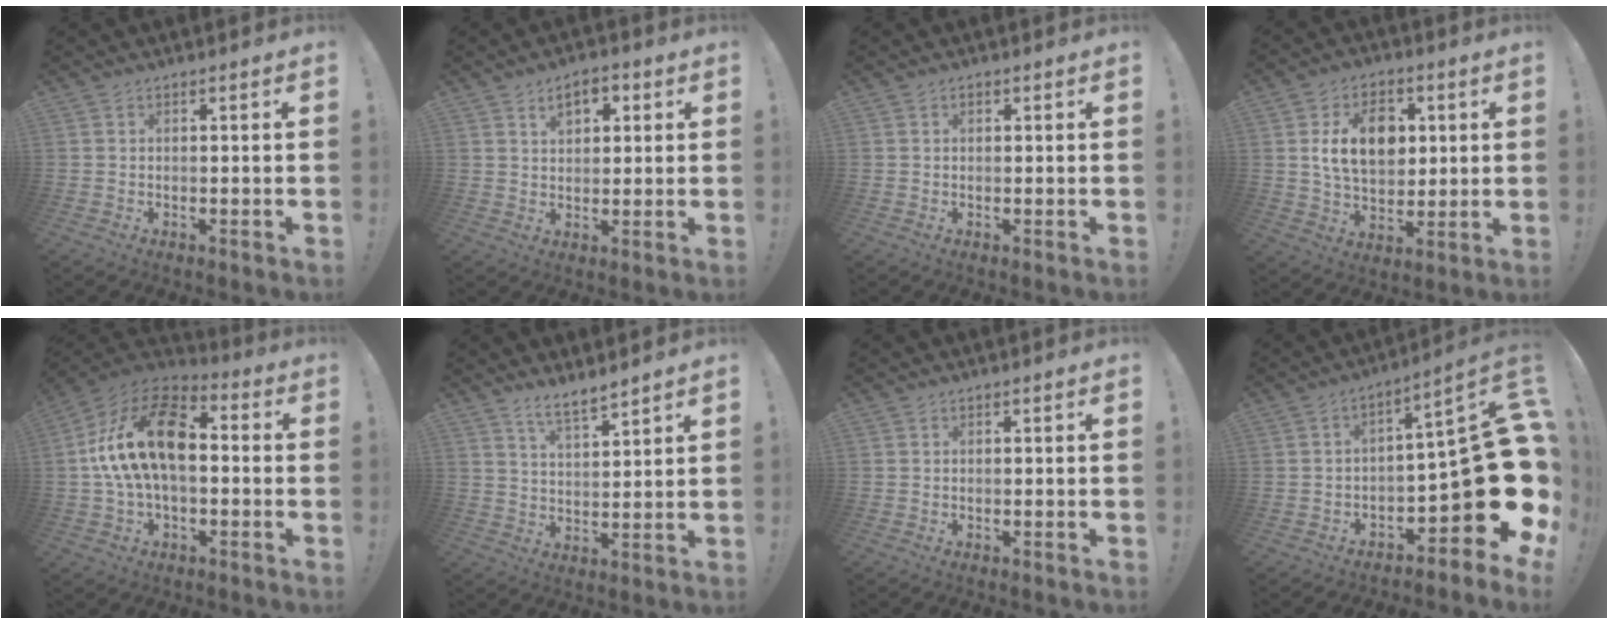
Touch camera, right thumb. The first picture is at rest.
{"total": 6.2, "force": [2.9, 3.9, 3.9], "torque": [-0.054, -0.002, 0.049]}
{"total": 0.6, "force": [0.3, 0.4, 0.4], "torque": [-0.016, 0.005, 0.007]}
{"total": 14.6, "force": [3.4, 10.5, 9.5], "torque": [-0.142, 0.000, 0.065]}
{"total": 20.1, "force": [2.6, 11.9, 16.0], "torque": [-0.277, 0.011, 0.047]}
{"total": 6.7, "force": [5.8, 1.3, 3.0], "torque": [-0.059, -0.035, 0.107]}
{"total": 0.0}
{"total": 21.7, "force": [-3.6, 8.1, 19.8], "torque": [-0.270, -0.003, -0.047]}